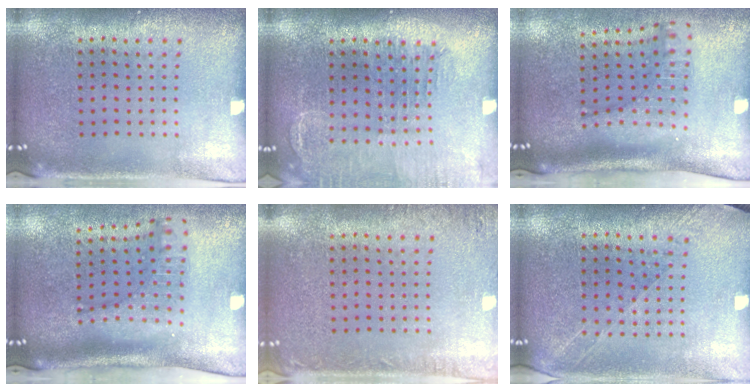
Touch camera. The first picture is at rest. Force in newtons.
{"total": 1.5, "press": 1.4, "slide": 0.3}
{"total": 1.6, "press": 1.3, "slide": 0.9}
{"total": 1.6, "press": 1.3, "slide": 0.9}
{"total": 1.7, "press": 1.7, "slide": 0.2}
{"total": 1.3, "press": 1.2, "slide": 0.6}